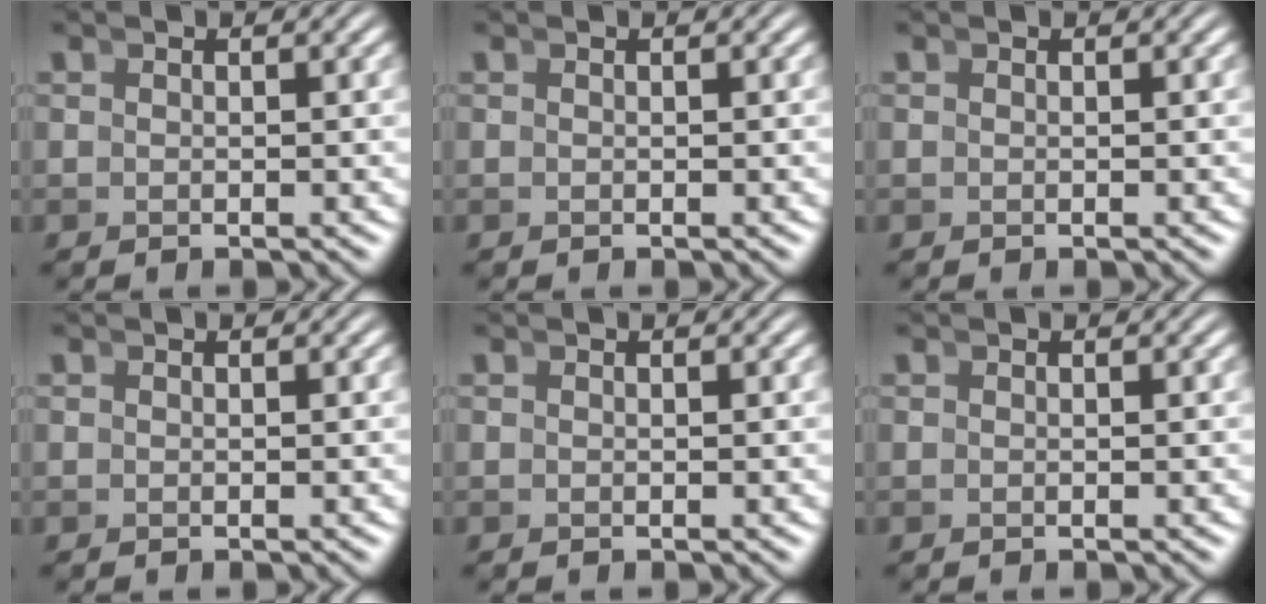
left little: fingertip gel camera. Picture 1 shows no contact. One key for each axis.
{"total": 0.0}
{"total": 0.0}
{"total": 0.0}
{"total": 0.0}
{"total": 0.0}